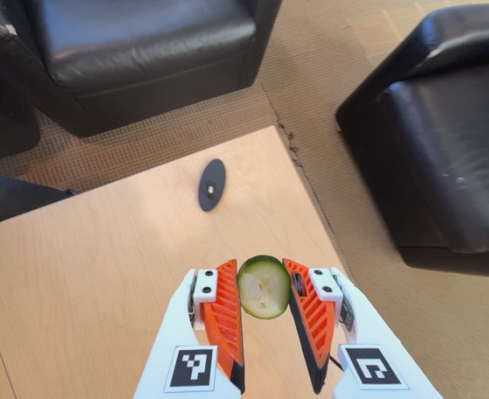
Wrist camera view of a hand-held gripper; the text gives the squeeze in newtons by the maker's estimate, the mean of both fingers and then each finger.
{"total": 9.4, "left": 9.5, "right": 9.2}